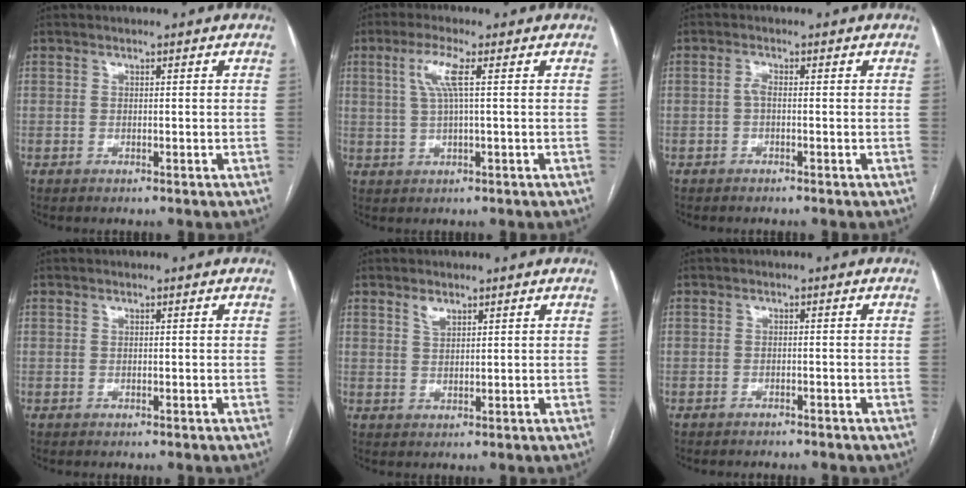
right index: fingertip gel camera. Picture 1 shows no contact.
{"total": 4.9, "force": [1.4, 0.3, 4.7], "torque": [-0.102, 0.008, 0.032]}
{"total": 1.2, "force": [-0.4, 0.5, 1.1], "torque": [-0.022, 0.005, -0.010]}
{"total": 0.0}
{"total": 2.2, "force": [1.5, 1.1, 1.1], "torque": [-0.024, 0.001, 0.034]}
{"total": 2.8, "force": [-2.5, 1.1, 0.8], "torque": [-0.014, -0.002, -0.025]}